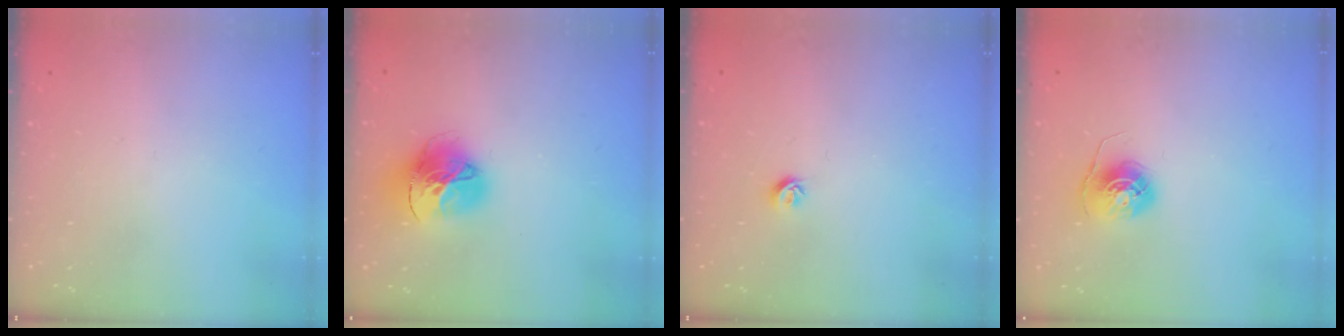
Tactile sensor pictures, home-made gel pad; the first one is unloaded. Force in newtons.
{"total": 16.7, "press": 16.6, "slide": 1.8}
{"total": 4.9, "press": 4.8, "slide": 0.9}
{"total": 6.9, "press": 6.9, "slide": 0.5}